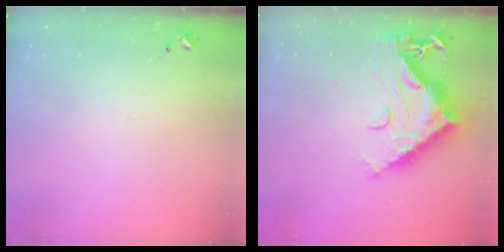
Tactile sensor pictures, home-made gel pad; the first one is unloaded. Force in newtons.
{"total": 17.4, "press": 17.3, "slide": 1.6}